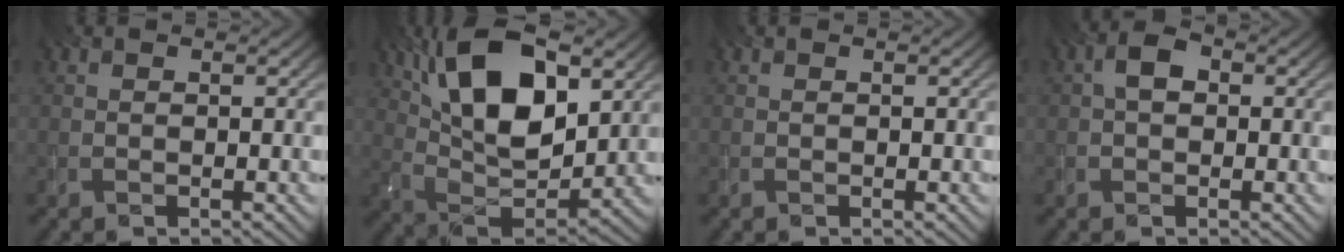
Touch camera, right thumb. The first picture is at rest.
{"total": 15.0, "force": [6.4, 7.1, 11.6], "torque": [-0.229, 0.003, 0.120]}
{"total": 0.0}
{"total": 2.9, "force": [0.2, 2.0, 2.1], "torque": [-0.043, 0.006, -0.003]}